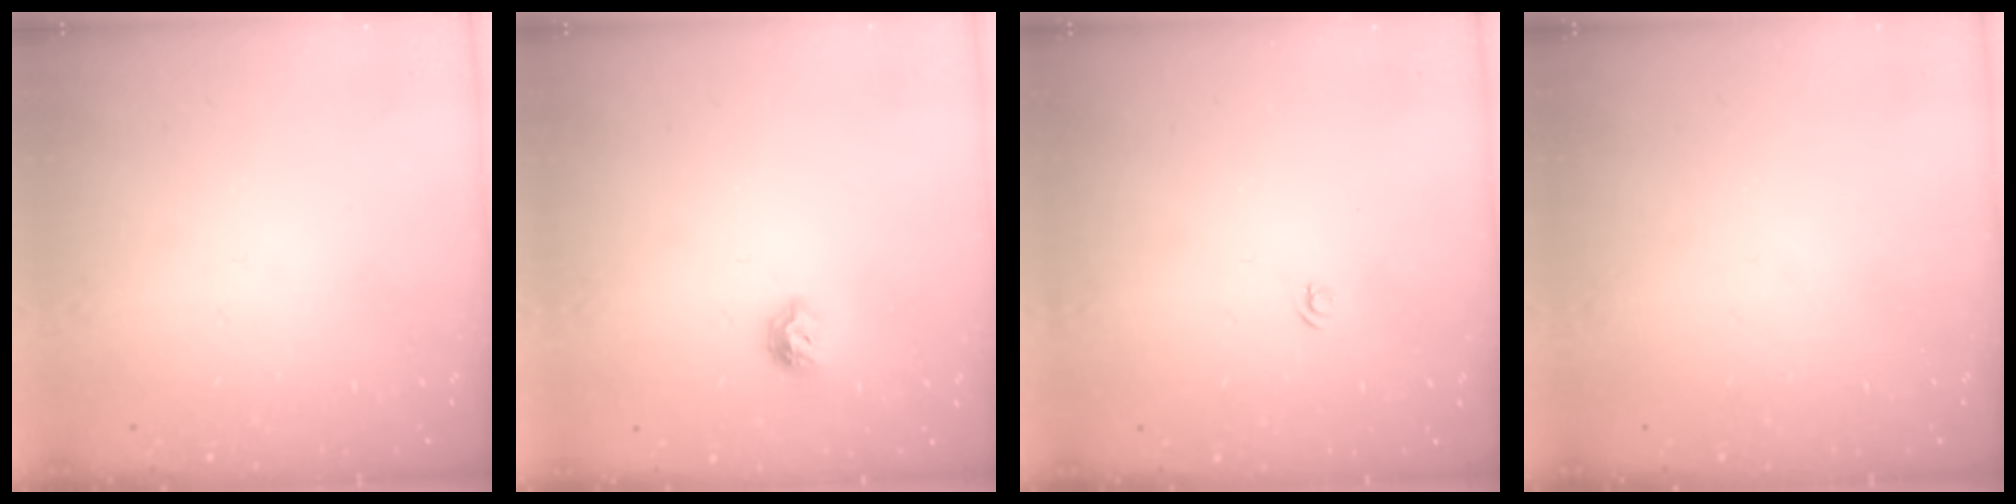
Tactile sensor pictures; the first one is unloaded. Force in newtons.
{"total": 6.5, "press": 6.5, "slide": 0.9}
{"total": 3.5, "press": 3.4, "slide": 0.5}
{"total": 0.0}